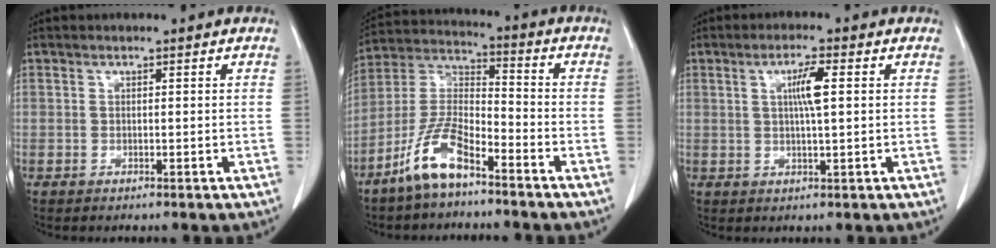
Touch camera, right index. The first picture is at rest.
{"total": 10.2, "force": [-6.9, 2.6, 7.0], "torque": [-0.155, -0.003, -0.141]}
{"total": 4.4, "force": [1.0, 0.2, 4.3], "torque": [-0.075, 0.000, 0.017]}